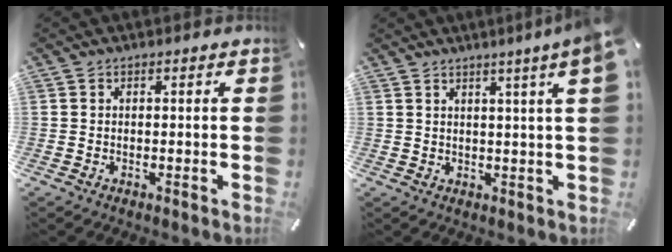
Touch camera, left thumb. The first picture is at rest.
{"total": 6.0, "force": [3.1, -0.5, 5.1], "torque": [-0.085, -0.014, 0.048]}